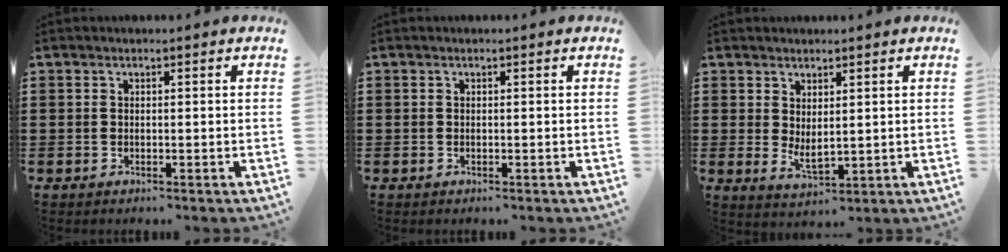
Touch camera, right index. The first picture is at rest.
{"total": 0.0}
{"total": 2.5, "force": [1.0, 1.0, 2.1], "torque": [-0.040, 0.000, 0.021]}